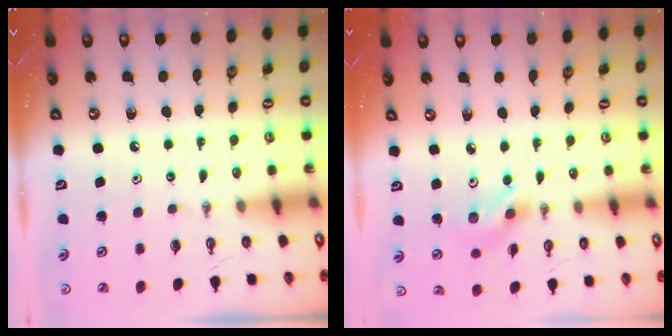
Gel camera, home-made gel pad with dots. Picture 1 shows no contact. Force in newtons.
{"total": 4.1, "press": 4.1, "slide": 0.3}